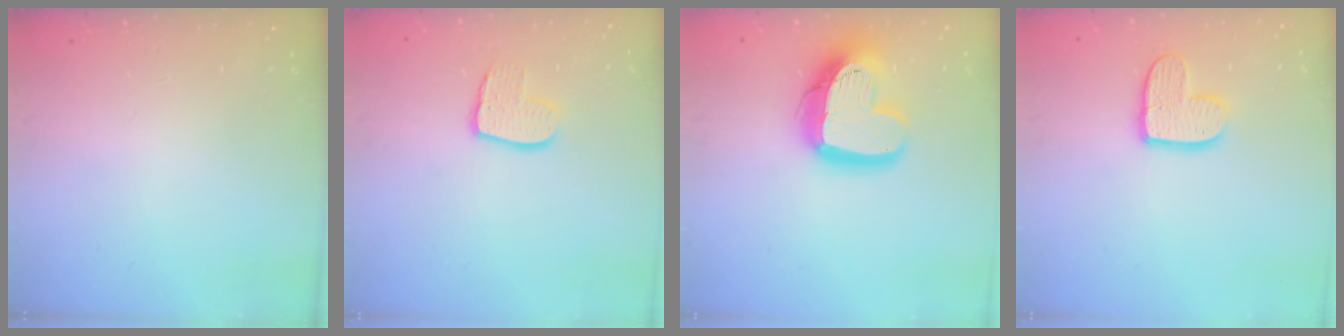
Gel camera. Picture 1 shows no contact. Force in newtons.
{"total": 9.8, "press": 9.8, "slide": 0.9}
{"total": 18.8, "press": 18.7, "slide": 1.8}
{"total": 11.0, "press": 10.9, "slide": 0.9}